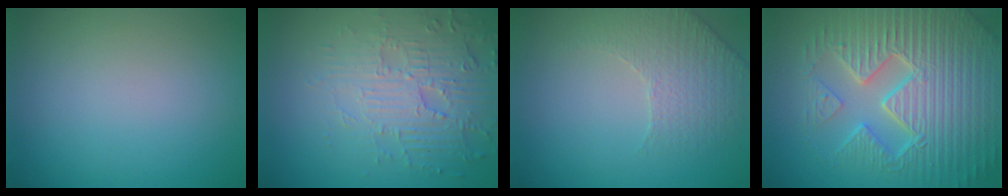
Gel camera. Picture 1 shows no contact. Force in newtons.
{"total": 4.1, "press": 4.1, "slide": 0.5}
{"total": 2.2, "press": 2.0, "slide": 1.0}
{"total": 9.7, "press": 6.9, "slide": 6.8}